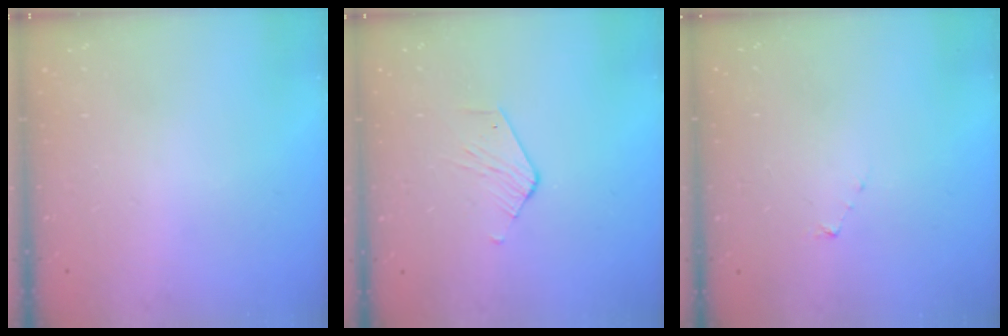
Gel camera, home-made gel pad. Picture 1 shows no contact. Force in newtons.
{"total": 2.8, "press": 2.8, "slide": 0.2}
{"total": 3.2, "press": 3.2, "slide": 0.3}